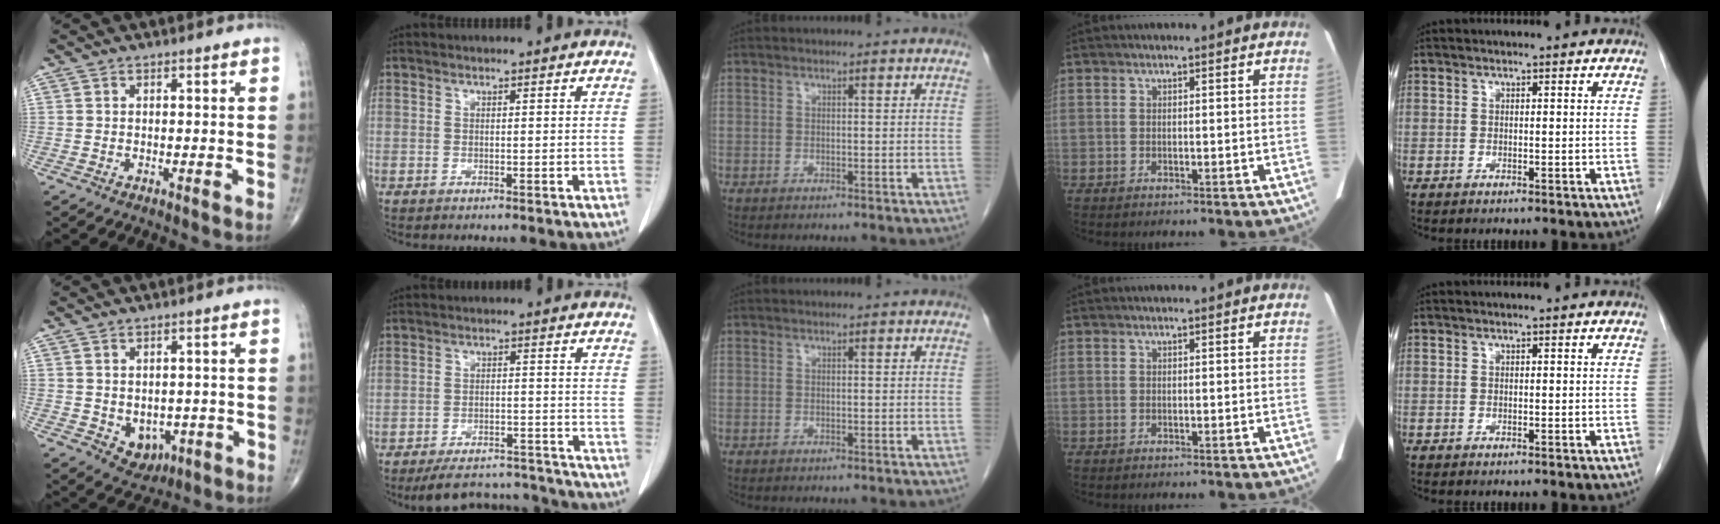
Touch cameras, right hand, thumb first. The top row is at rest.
{"thumb": {"total": 5.4, "force": [-1.1, 4.2, 3.2], "torque": [-0.020, -0.001, 0.001]}, "index": {"total": 11.3, "force": [-10.8, 2.8, 1.7], "torque": [-0.016, 0.016, -0.146]}}